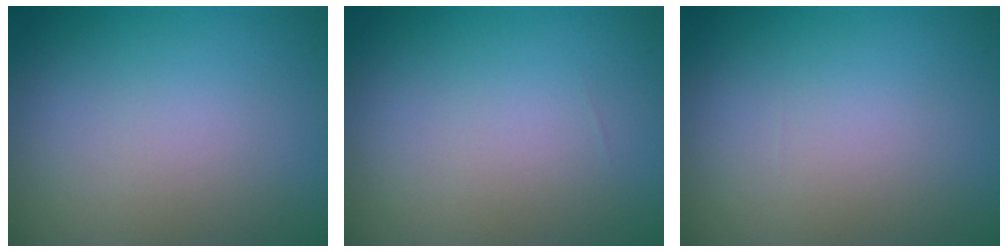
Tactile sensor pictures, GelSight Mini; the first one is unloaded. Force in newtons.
{"total": 0.0}
{"total": 0.0}